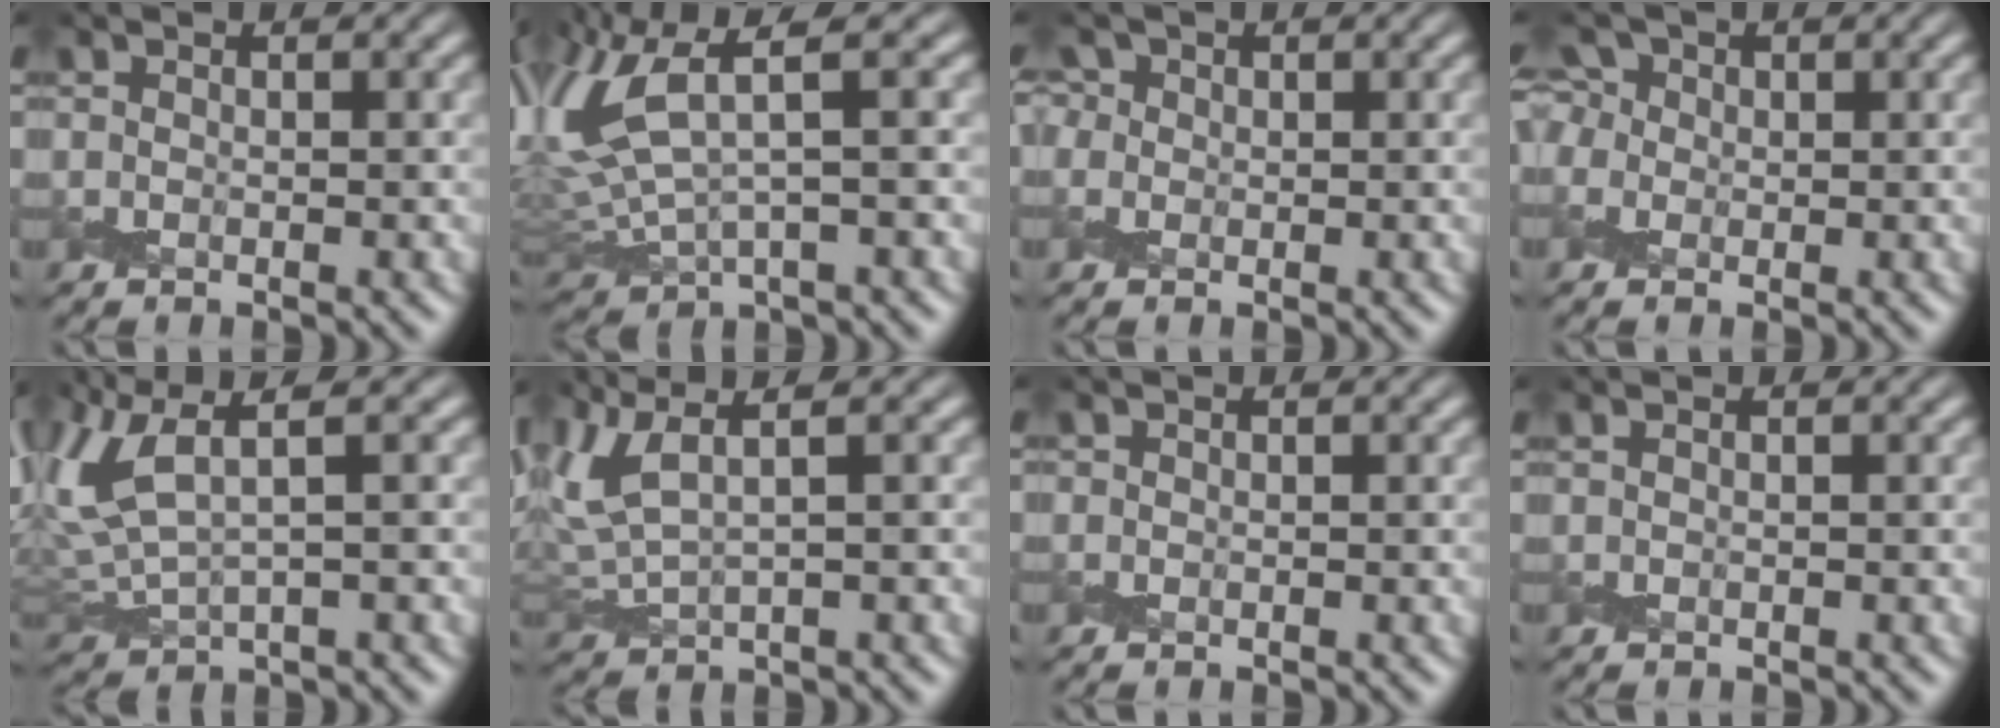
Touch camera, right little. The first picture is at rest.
{"total": 7.4, "force": [1.8, 2.8, 6.6], "torque": [-0.173, 0.004, 0.039]}
{"total": 2.1, "force": [0.7, 1.7, 1.0], "torque": [-0.027, 0.012, -0.004]}
{"total": 3.4, "force": [1.1, 2.7, 1.8], "torque": [-0.059, 0.016, 0.004]}
{"total": 5.6, "force": [2.1, 2.0, 4.8], "torque": [-0.129, 0.010, 0.044]}
{"total": 3.6, "force": [1.6, 1.0, 3.1], "torque": [-0.091, 0.009, 0.036]}
{"total": 0.0}
{"total": 0.0}